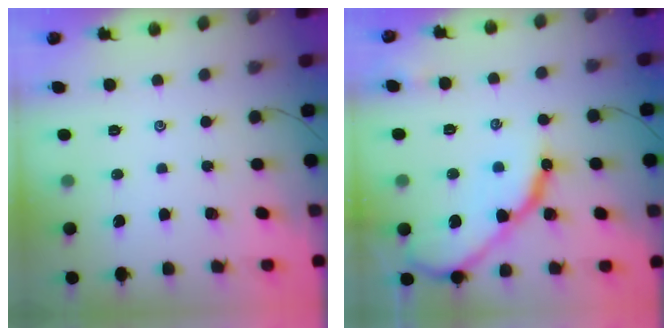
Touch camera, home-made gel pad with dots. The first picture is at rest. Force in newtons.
{"total": 13.3, "press": 13.3, "slide": 1.3}